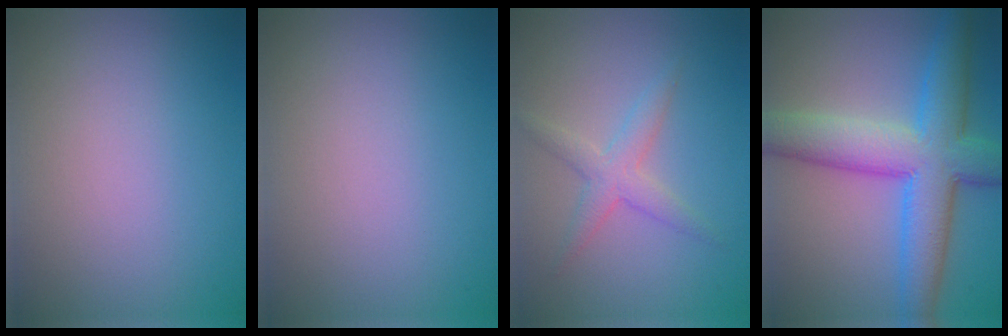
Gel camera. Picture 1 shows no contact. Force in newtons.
{"total": 0.0}
{"total": 2.4, "press": 2.4, "slide": 0.1}
{"total": 9.2, "press": 9.2, "slide": 0.2}